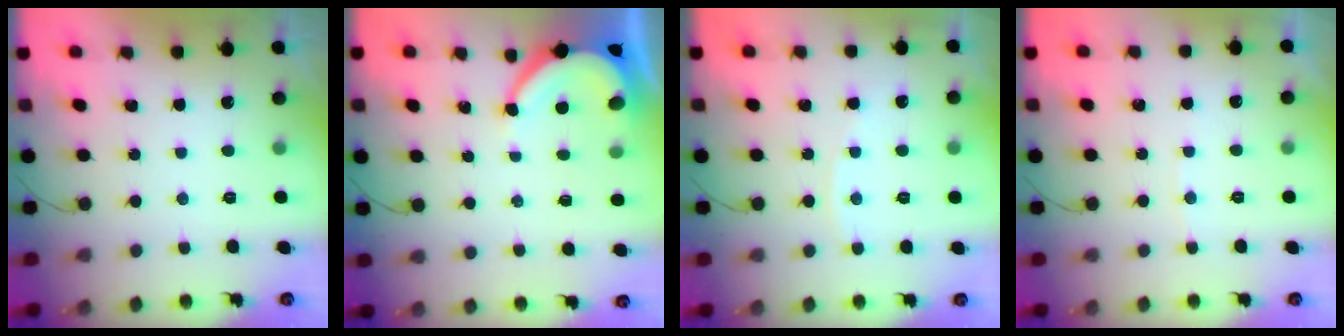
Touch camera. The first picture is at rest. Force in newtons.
{"total": 6.5, "press": 6.4, "slide": 0.9}
{"total": 2.6, "press": 2.6, "slide": 0.3}
{"total": 2.2, "press": 2.2, "slide": 0.3}